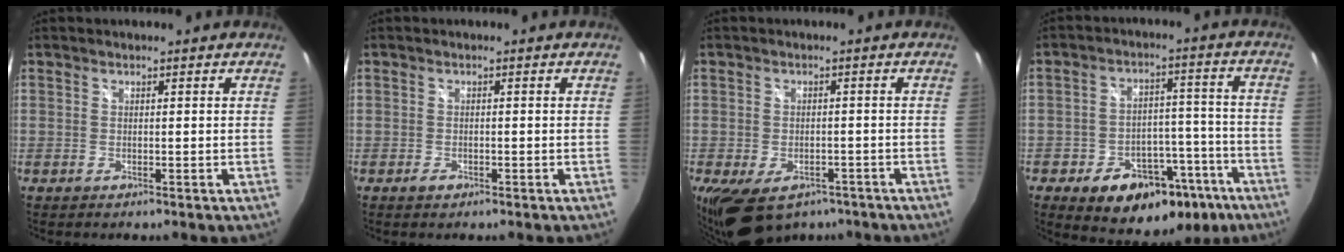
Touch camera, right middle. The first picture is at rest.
{"total": 1.6, "force": [-1.0, 0.8, 0.9], "torque": [-0.017, -0.004, -0.019]}
{"total": 11.6, "force": [-7.1, 6.7, 6.4], "torque": [-0.127, -0.023, -0.105]}
{"total": 19.5, "force": [-11.7, 11.7, 10.4], "torque": [-0.177, 0.025, -0.145]}